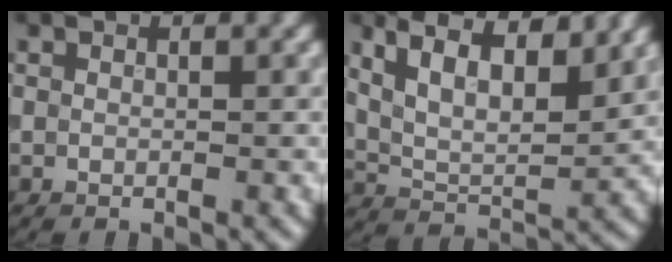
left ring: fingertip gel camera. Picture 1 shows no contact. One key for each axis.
{"total": 8.6, "fx": 4.9, "fy": 3.0, "fz": 6.4, "tx": -0.118, "ty": 0.016, "tz": 0.075}